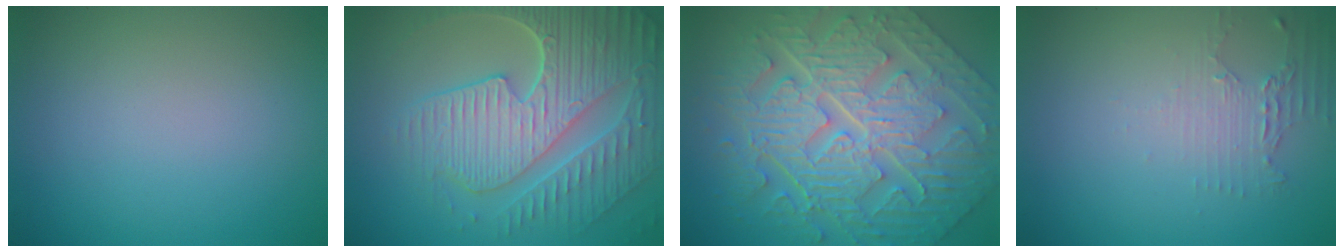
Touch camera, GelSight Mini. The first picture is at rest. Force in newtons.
{"total": 9.1, "press": 6.5, "slide": 6.3}
{"total": 11.4, "press": 7.7, "slide": 8.4}
{"total": 2.3, "press": 1.7, "slide": 1.5}